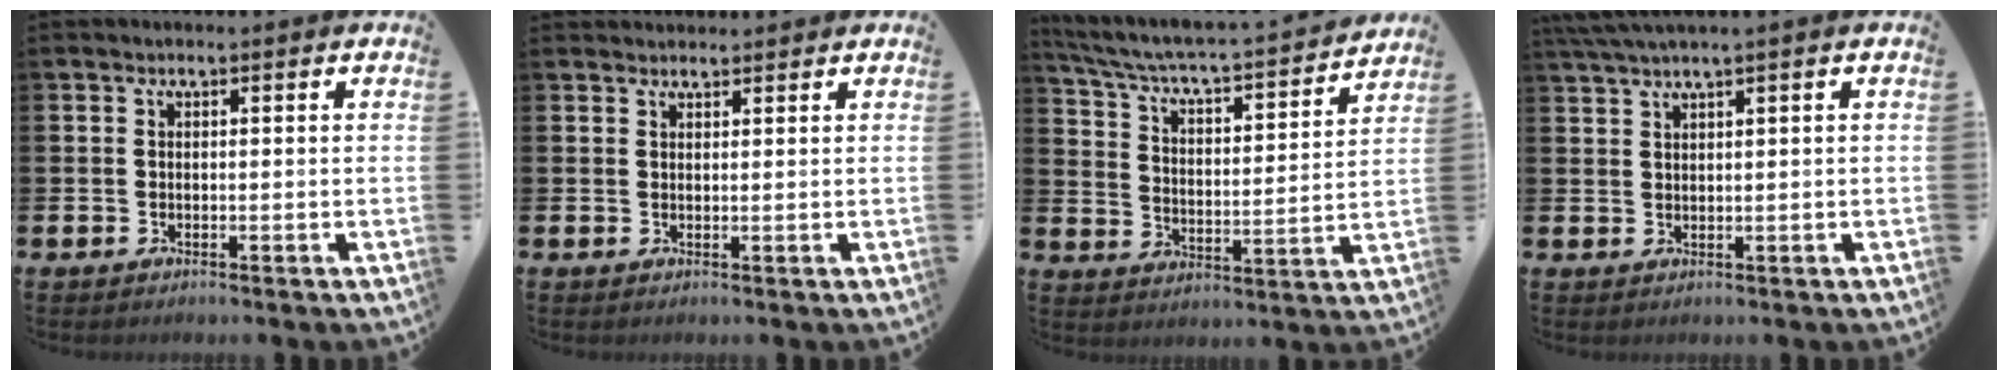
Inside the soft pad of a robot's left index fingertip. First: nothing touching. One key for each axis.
{"total": 1.4, "fx": 1.4, "fy": 0.3, "fz": 0.1, "tx": 0.006, "ty": -0.004, "tz": 0.024}
{"total": 5.2, "fx": 4.7, "fy": 0.7, "fz": 2.0, "tx": -0.069, "ty": -0.043, "tz": 0.071}
{"total": 2.4, "fx": 1.8, "fy": -0.5, "fz": 1.6, "tx": -0.039, "ty": 0.005, "tz": 0.035}